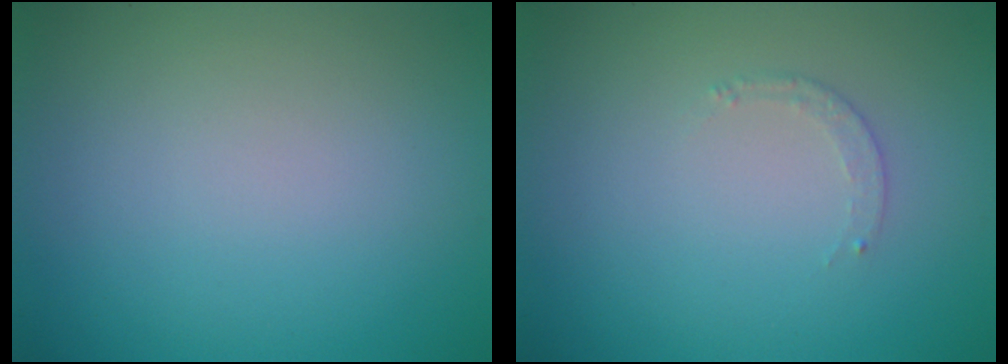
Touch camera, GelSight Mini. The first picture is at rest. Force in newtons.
{"total": 0.6, "press": 0.5, "slide": 0.3}